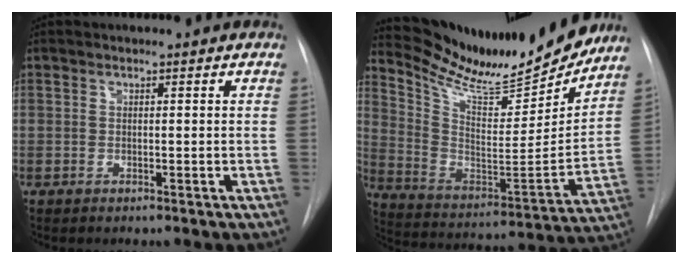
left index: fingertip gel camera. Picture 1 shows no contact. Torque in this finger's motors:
{"motor_torque": [0.84, -1.30, 0.16, 0.13]}